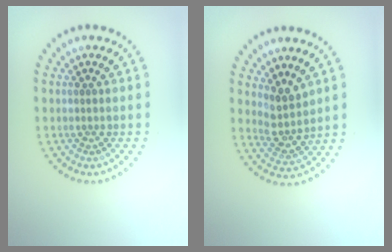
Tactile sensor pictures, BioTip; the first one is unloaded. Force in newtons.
{"total": 2.7, "press": 2.2, "slide": 1.7}